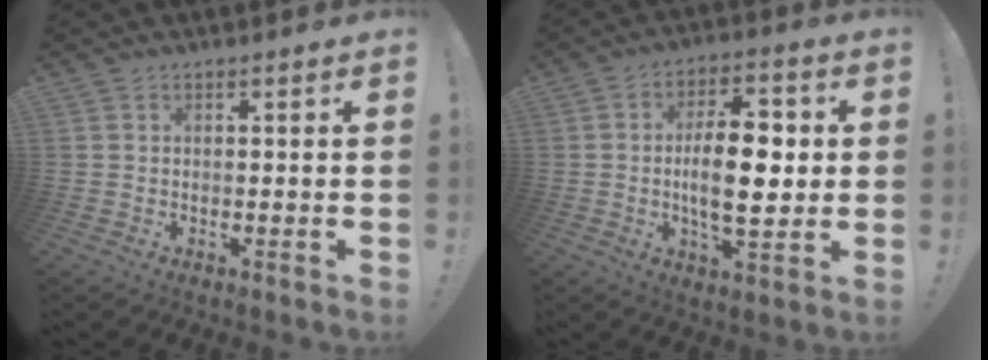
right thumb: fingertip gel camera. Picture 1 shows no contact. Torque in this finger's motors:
{"motor_torque": [1.41, 2.48, 1.00, -0.64, 0.08]}